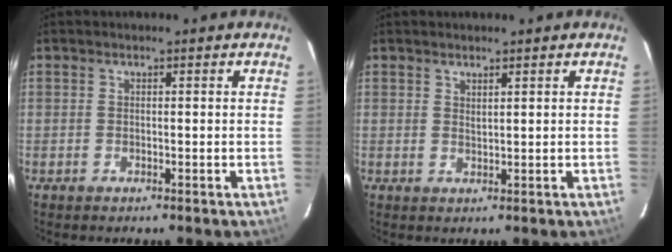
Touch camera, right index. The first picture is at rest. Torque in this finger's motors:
{"motor_torque": [-0.09, 0.09, -0.08, 0.00]}